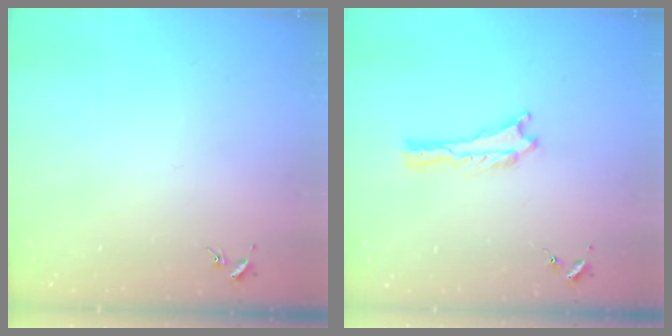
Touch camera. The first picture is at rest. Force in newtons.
{"total": 0.0}